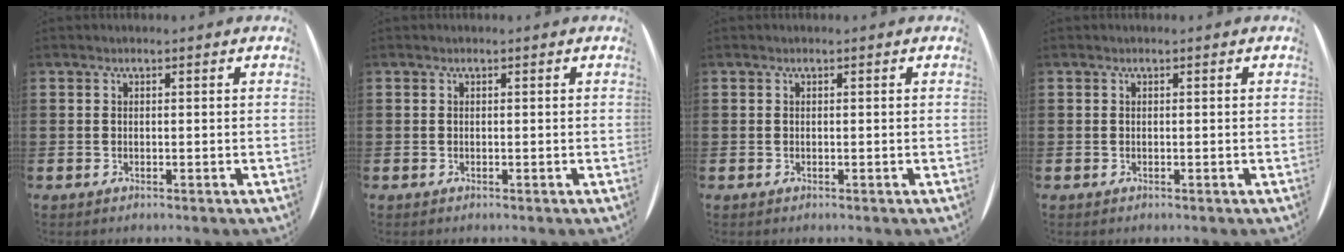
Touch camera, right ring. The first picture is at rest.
{"total": 0.0}
{"total": 0.0}
{"total": 0.0}